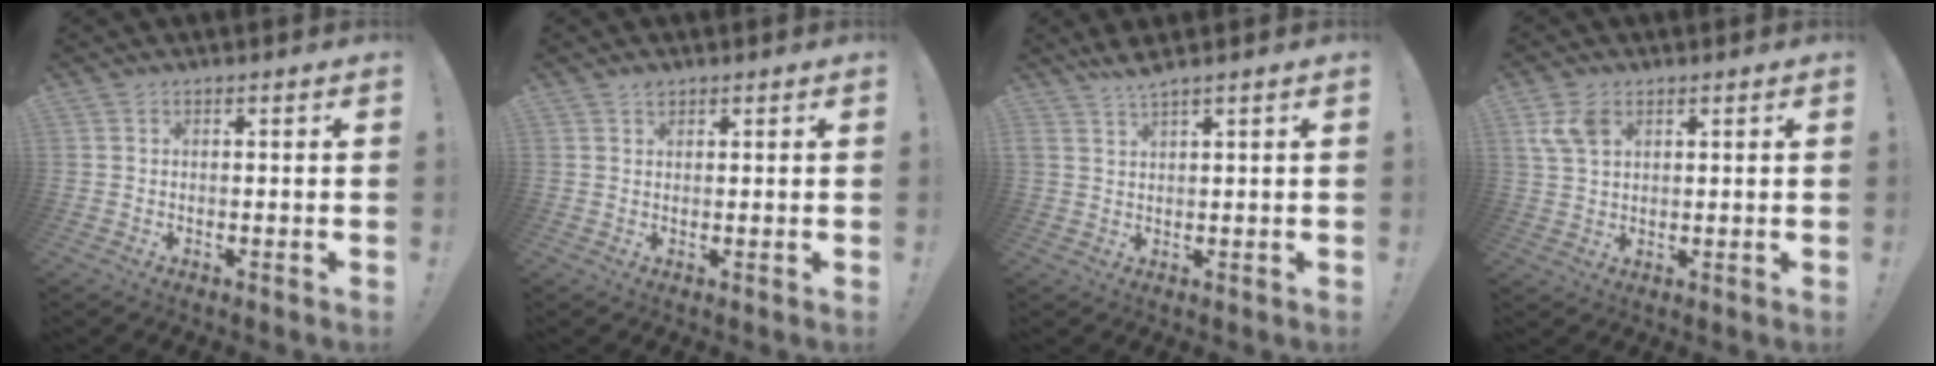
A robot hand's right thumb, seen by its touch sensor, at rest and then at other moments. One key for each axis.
{"total": 1.3, "fx": 1.0, "fy": 0.7, "fz": 0.4, "tx": 0.007, "ty": -0.007, "tz": 0.017}
{"total": 3.3, "fx": 2.6, "fy": -0.4, "fz": 2.0, "tx": -0.041, "ty": -0.011, "tz": 0.044}
{"total": 6.6, "fx": 2.8, "fy": 4.3, "fz": 4.2, "tx": -0.081, "ty": 0.000, "tz": 0.056}